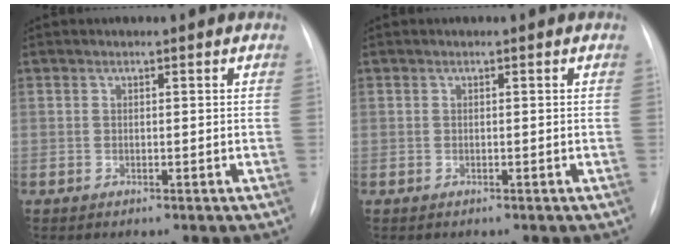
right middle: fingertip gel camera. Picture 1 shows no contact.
{"total": 0.0}